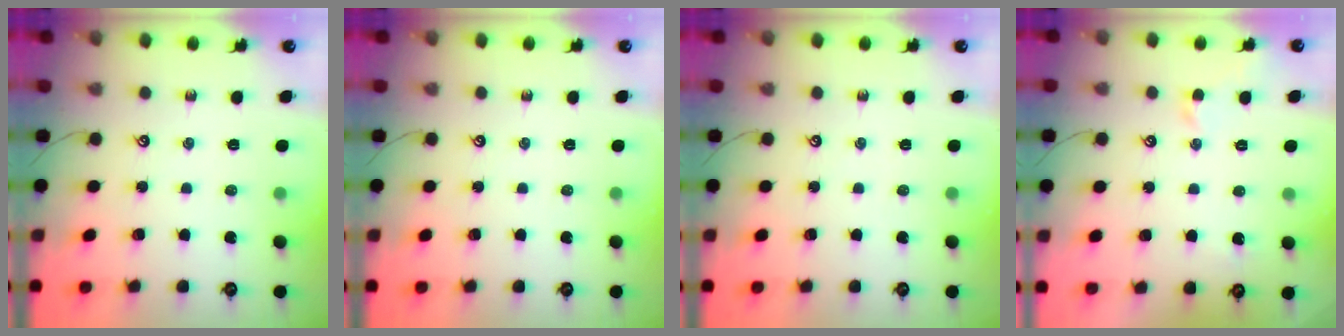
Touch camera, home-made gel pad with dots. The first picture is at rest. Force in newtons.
{"total": 0.0}
{"total": 0.0}
{"total": 2.3, "press": 2.1, "slide": 0.9}